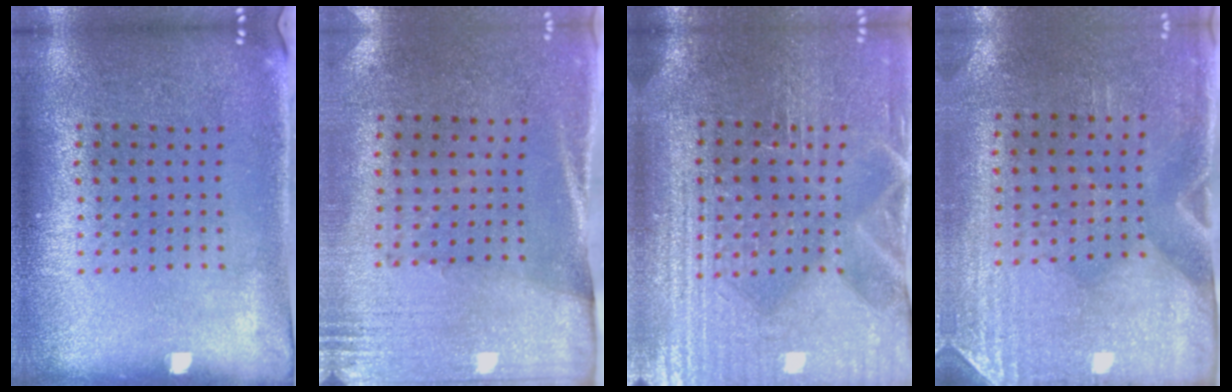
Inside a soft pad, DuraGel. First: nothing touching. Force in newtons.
{"total": 2.8, "press": 2.4, "slide": 1.4}
{"total": 4.1, "press": 3.8, "slide": 1.6}
{"total": 2.9, "press": 2.5, "slide": 1.5}